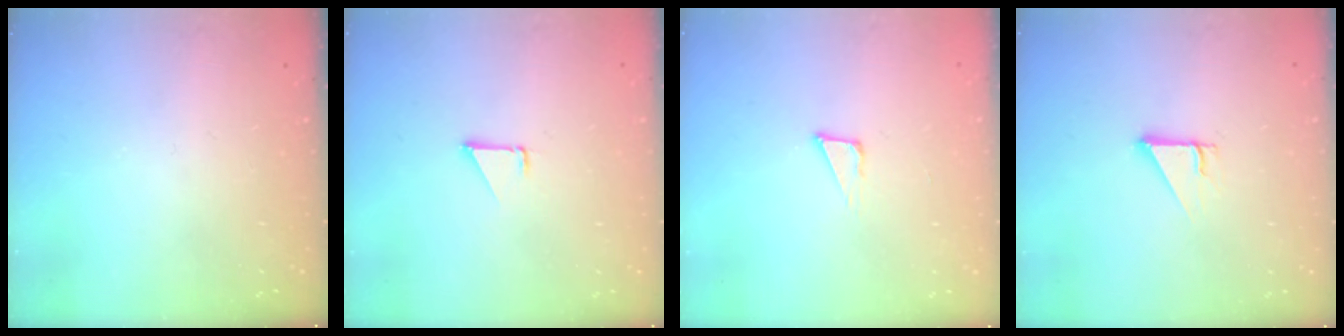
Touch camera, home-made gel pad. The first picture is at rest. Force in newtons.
{"total": 1.5, "press": 1.5, "slide": 0.1}
{"total": 3.3, "press": 3.2, "slide": 0.8}
{"total": 2.5, "press": 2.5, "slide": 0.2}